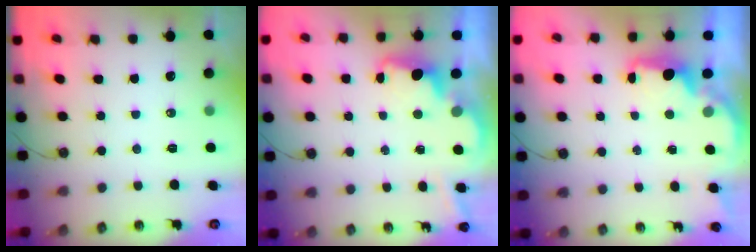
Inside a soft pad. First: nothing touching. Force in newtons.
{"total": 3.5, "press": 3.4, "slide": 0.8}
{"total": 2.3, "press": 2.1, "slide": 0.8}